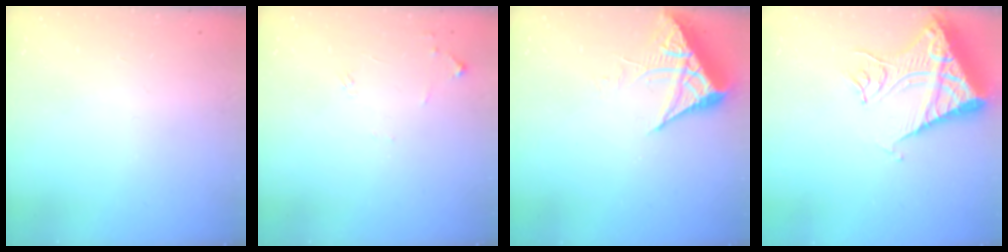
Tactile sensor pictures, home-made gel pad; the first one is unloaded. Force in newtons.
{"total": 6.3, "press": 6.3, "slide": 0.8}
{"total": 6.6, "press": 6.6, "slide": 0.8}
{"total": 14.5, "press": 14.4, "slide": 1.8}